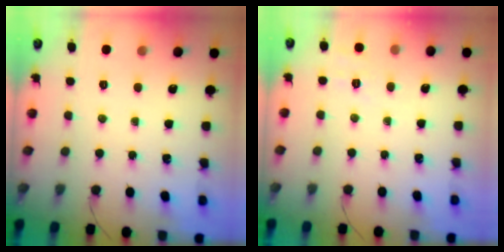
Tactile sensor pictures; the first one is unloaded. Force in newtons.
{"total": 2.1, "press": 0.8, "slide": 2.0}